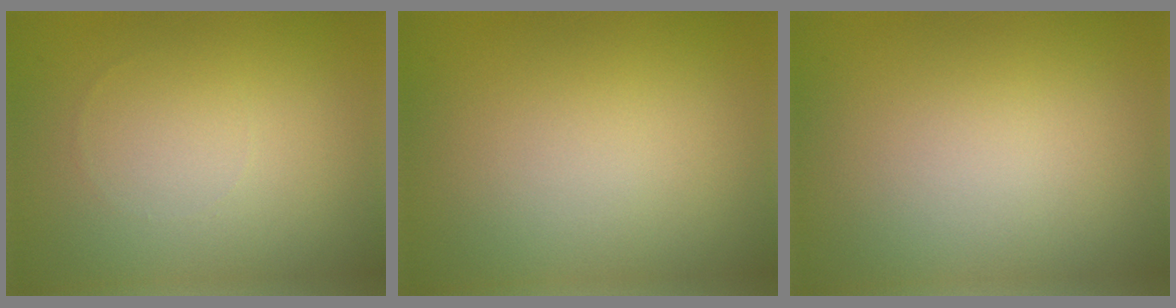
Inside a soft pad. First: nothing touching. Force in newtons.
{"total": 0.0}
{"total": 0.0}